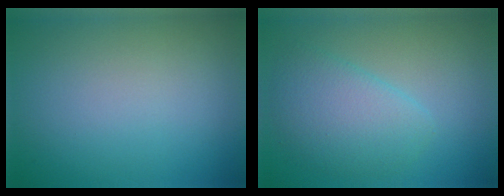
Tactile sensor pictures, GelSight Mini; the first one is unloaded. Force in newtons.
{"total": 4.0, "press": 4.0, "slide": 0.2}